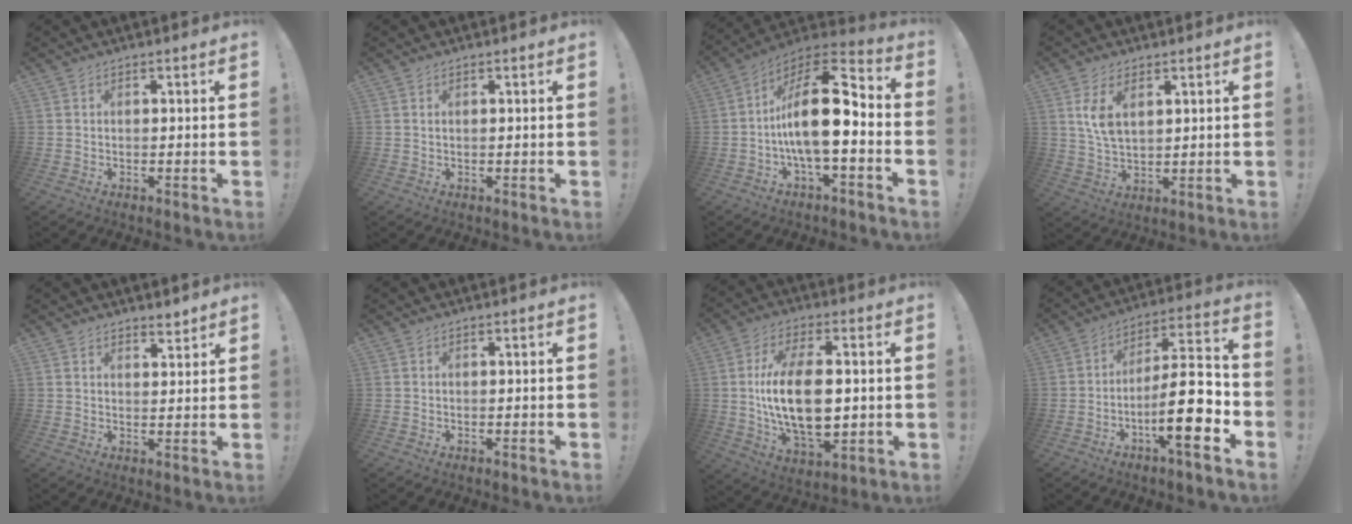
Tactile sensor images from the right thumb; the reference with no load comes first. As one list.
[{"total": 0.8, "force": [0.4, 0.2, 0.6], "torque": [-0.011, 0.000, 0.008]}, {"total": 18.0, "force": [-1.6, 7.1, 16.4], "torque": [-0.288, 0.015, -0.026]}, {"total": 8.0, "force": [3.7, 4.3, 5.6], "torque": [-0.104, -0.013, 0.067]}, {"total": 3.1, "force": [2.8, 0.9, 0.8], "torque": [0.002, -0.024, 0.048]}, {"total": 0.0}, {"total": 17.9, "force": [0.7, 9.1, 15.5], "torque": [-0.295, -0.009, 0.005]}, {"total": 19.1, "force": [-6.2, 5.0, 17.3], "torque": [-0.282, 0.034, -0.100]}]